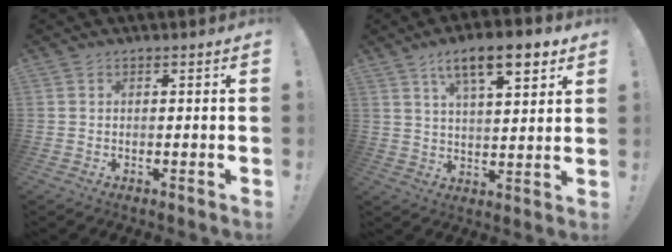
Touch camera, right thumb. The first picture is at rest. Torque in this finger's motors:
{"motor_torque": [-0.19, 1.93, 1.27, 0.62, 0.37]}